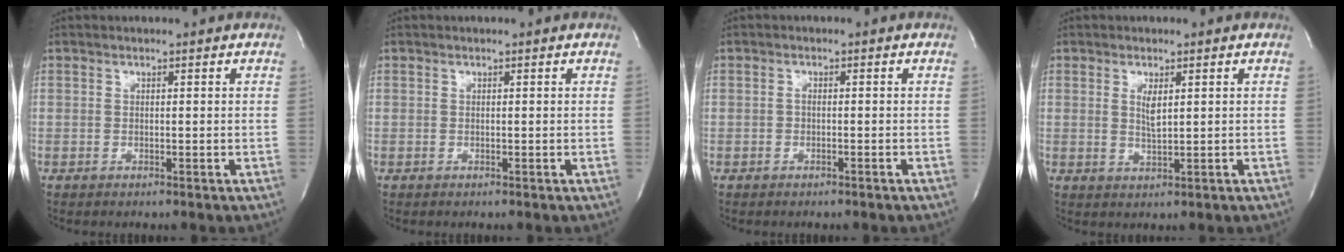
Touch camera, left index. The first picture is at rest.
{"total": 0.0}
{"total": 0.7, "force": [-0.5, 0.2, 0.5], "torque": [-0.011, 0.002, -0.007]}
{"total": 2.3, "force": [0.6, 0.4, 2.2], "torque": [-0.044, -0.004, 0.014]}